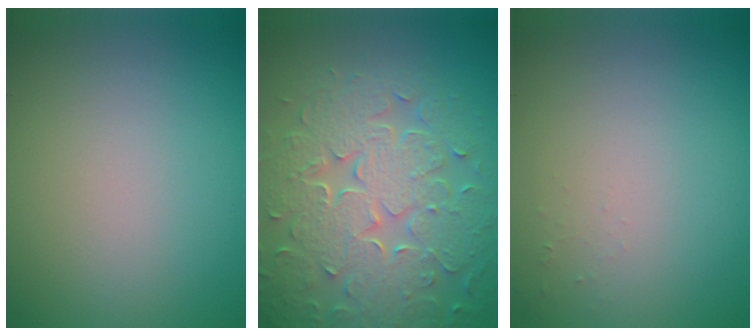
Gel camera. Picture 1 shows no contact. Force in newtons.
{"total": 9.0, "press": 6.5, "slide": 6.3}
{"total": 0.5, "press": 0.5, "slide": 0.1}